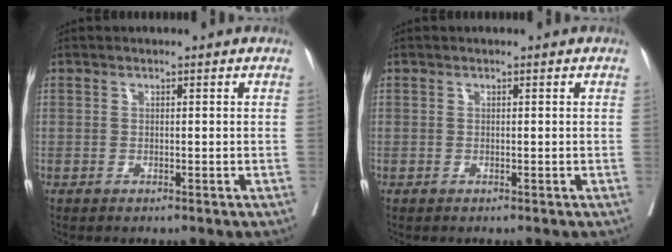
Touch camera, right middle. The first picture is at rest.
{"total": 0.0}